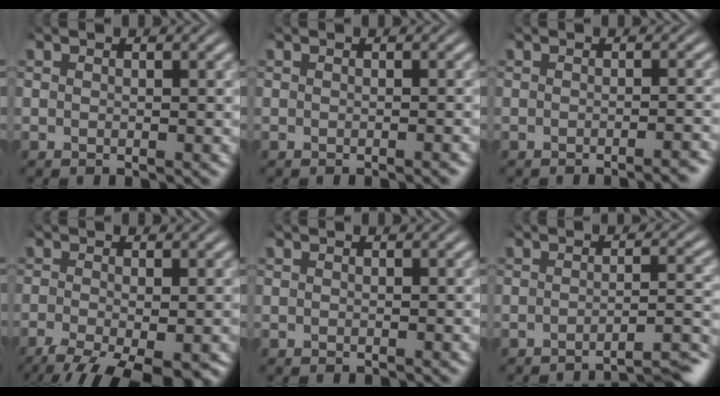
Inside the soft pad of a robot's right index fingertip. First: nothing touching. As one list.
[{"total": 0.8, "force": [-0.7, 0.1, 0.4], "torque": [-0.004, 0.004, -0.013]}, {"total": 2.0, "force": [-1.8, 0.2, 1.0], "torque": [-0.007, 0.004, -0.032]}, {"total": 9.5, "force": [-5.4, 4.6, 6.4], "torque": [-0.114, -0.061, -0.053]}, {"total": 0.0}, {"total": 6.4, "force": [-5.7, 0.8, 2.7], "torque": [-0.026, -0.018, -0.084]}]